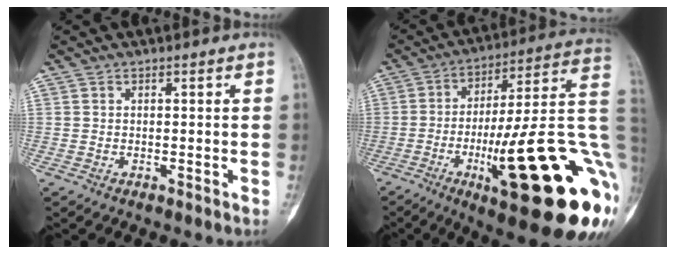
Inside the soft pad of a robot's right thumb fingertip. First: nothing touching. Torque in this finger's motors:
{"motor_torque": [2.01, 2.54, 2.24, -0.53, 0.36]}